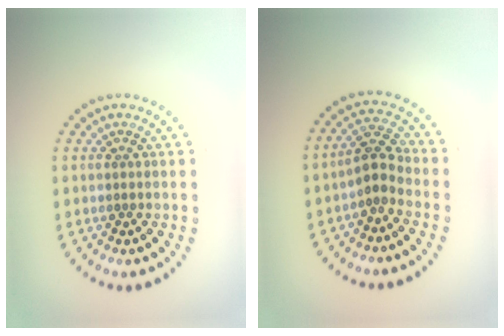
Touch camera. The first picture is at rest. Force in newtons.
{"total": 2.7, "press": 2.4, "slide": 1.3}